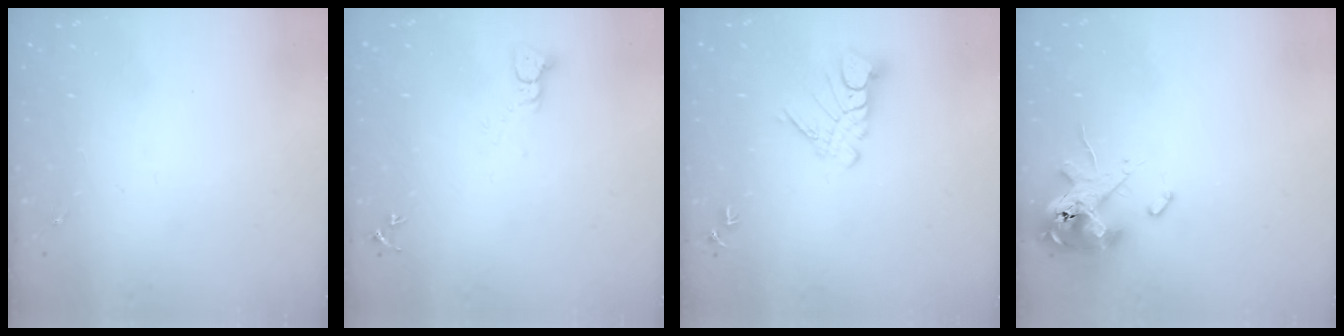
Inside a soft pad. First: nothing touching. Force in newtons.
{"total": 2.6, "press": 2.6, "slide": 0.1}
{"total": 9.5, "press": 9.5, "slide": 0.9}
{"total": 14.6, "press": 14.4, "slide": 2.8}